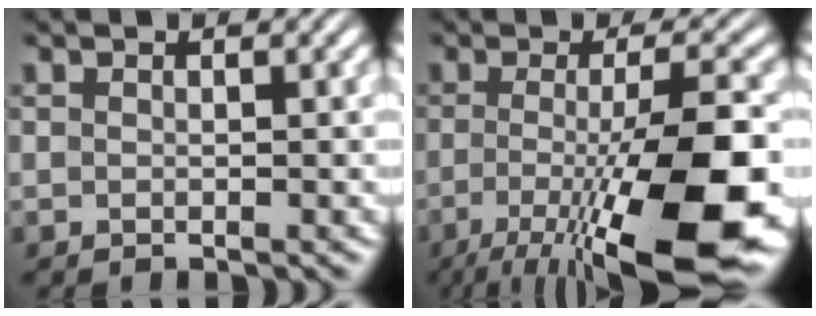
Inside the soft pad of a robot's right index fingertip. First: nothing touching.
{"total": 11.0, "force": [-3.9, 3.0, 9.9], "torque": [-0.155, -0.028, -0.044]}